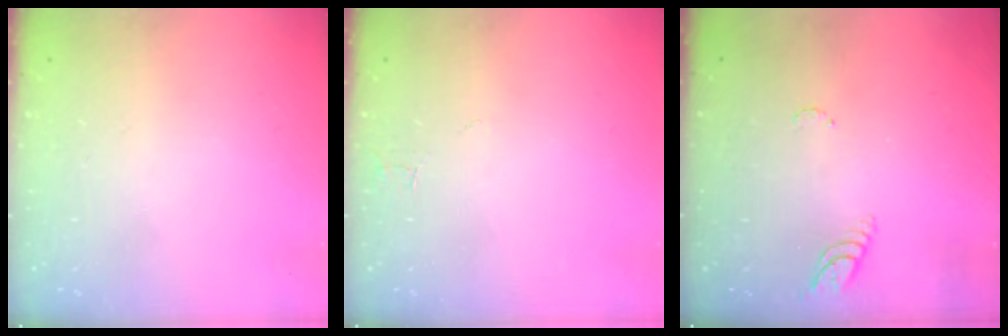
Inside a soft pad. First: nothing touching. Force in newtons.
{"total": 3.0, "press": 3.0, "slide": 0.2}
{"total": 4.2, "press": 4.2, "slide": 0.4}